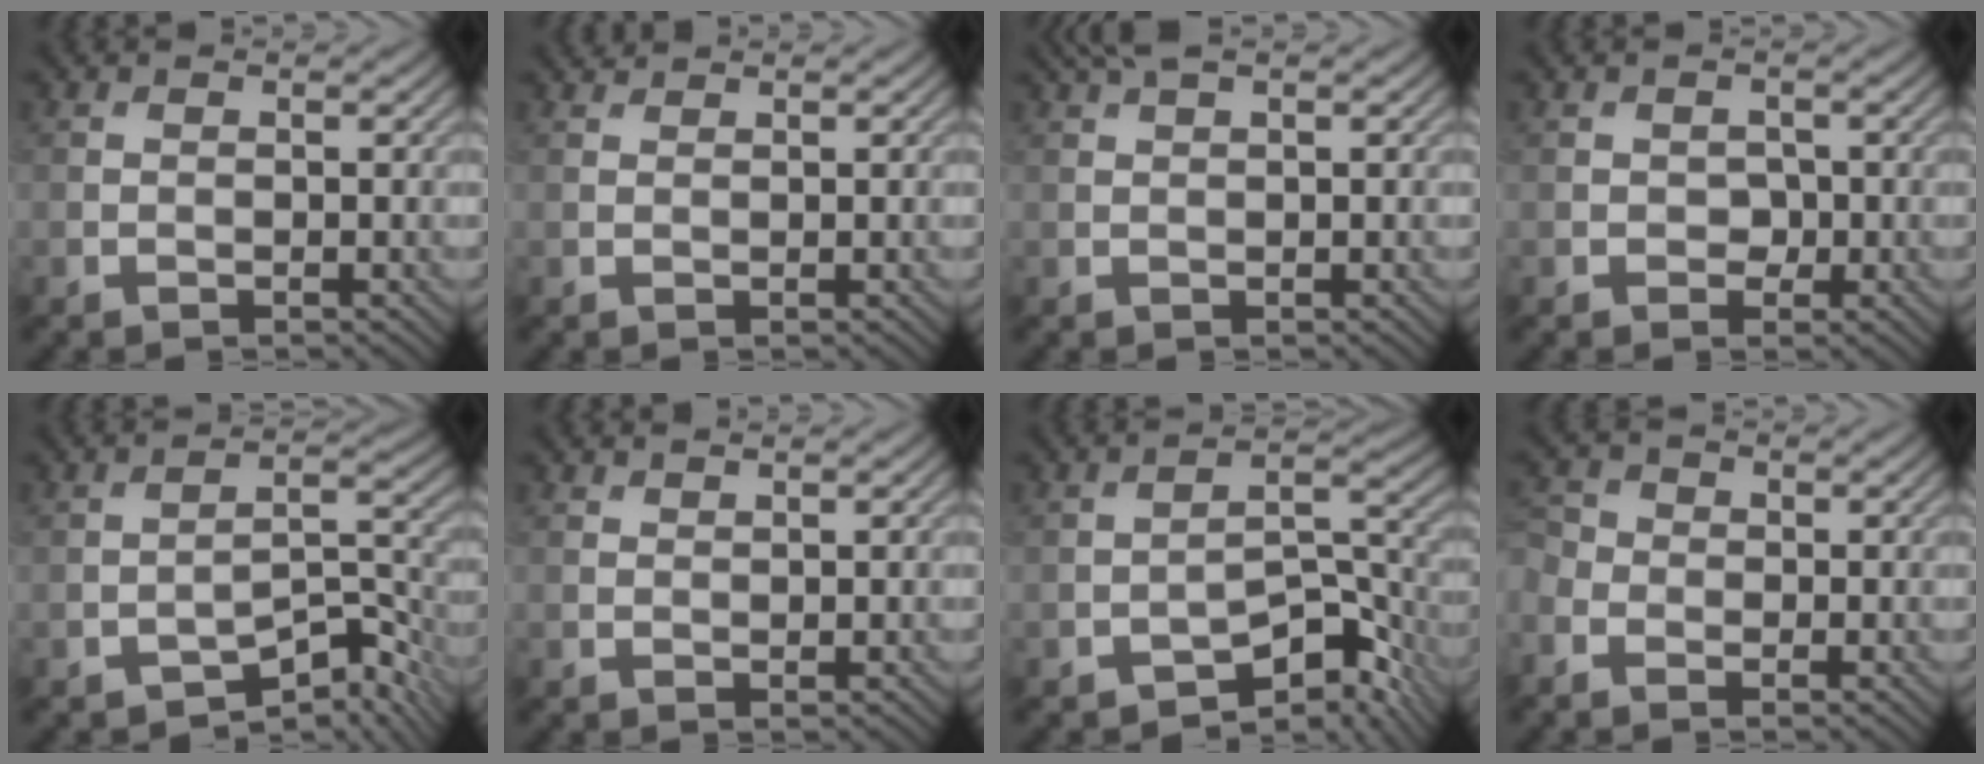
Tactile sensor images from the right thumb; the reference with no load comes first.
{"total": 0.7, "force": [0.7, 0.0, 0.1], "torque": [-0.004, 0.002, 0.014]}
{"total": 1.8, "force": [1.1, 0.2, 1.4], "torque": [-0.033, 0.009, 0.023]}
{"total": 1.5, "force": [-0.3, 1.3, 0.7], "torque": [-0.013, -0.005, -0.007]}
{"total": 6.8, "force": [-4.8, 2.6, 4.0], "torque": [-0.046, -0.003, -0.086]}
{"total": 0.7, "force": [0.7, 0.0, 0.1], "torque": [-0.001, 0.000, 0.015]}
{"total": 8.2, "force": [-5.4, 3.5, 5.0], "torque": [-0.059, -0.005, -0.095]}
{"total": 3.1, "force": [-1.6, 2.3, 1.4], "torque": [-0.045, -0.001, -0.044]}